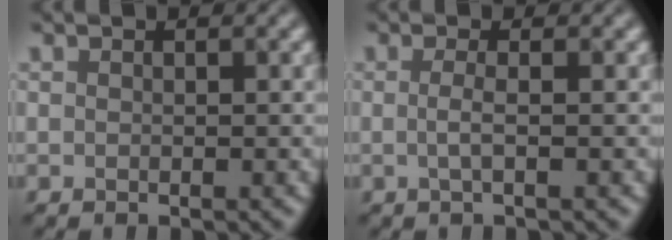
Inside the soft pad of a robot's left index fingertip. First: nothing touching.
{"total": 1.4, "force": [-0.9, 0.1, 1.0], "torque": [-0.029, -0.003, -0.005]}